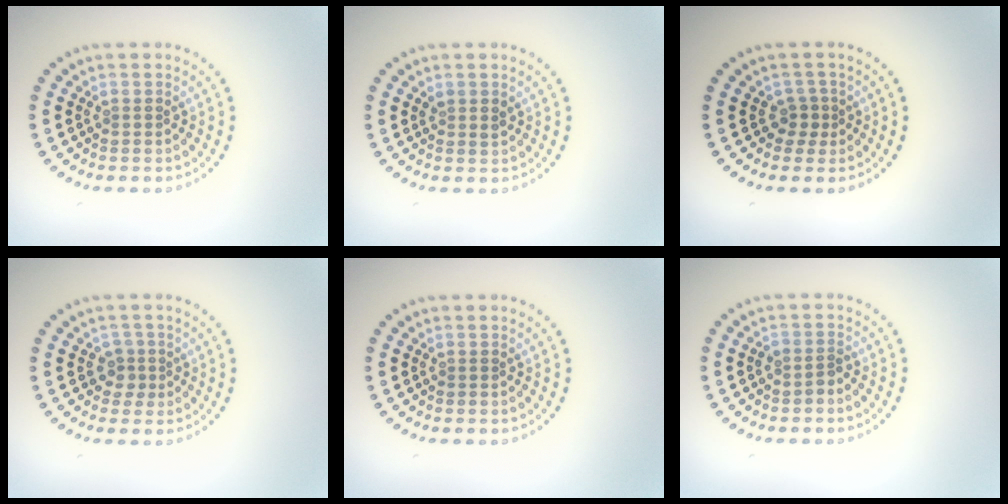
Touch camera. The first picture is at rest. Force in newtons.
{"total": 0.9, "press": 0.9, "slide": 0.3}
{"total": 1.4, "press": 1.0, "slide": 0.9}
{"total": 1.8, "press": 1.4, "slide": 1.2}
{"total": 0.0}
{"total": 1.3, "press": 0.9, "slide": 0.9}